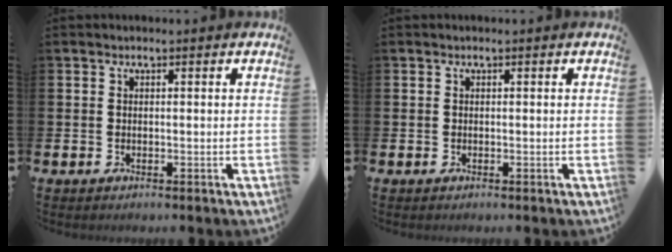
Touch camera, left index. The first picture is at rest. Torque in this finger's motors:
{"motor_torque": [-0.06, 0.01, 0.06, 0.02]}